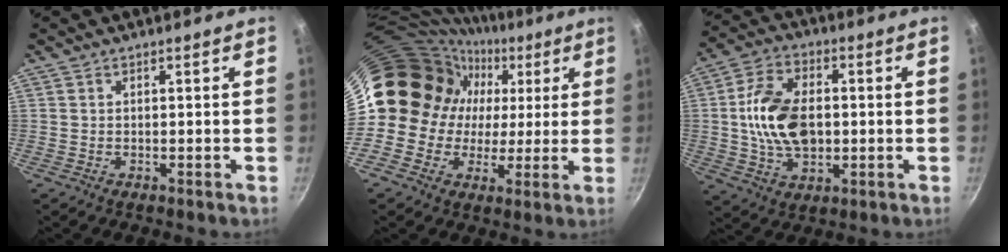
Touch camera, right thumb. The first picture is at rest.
{"total": 17.8, "force": [3.9, 16.2, 6.3], "torque": [-0.054, 0.025, 0.057]}
{"total": 14.2, "force": [0.3, 9.2, 10.9], "torque": [-0.181, 0.013, 0.001]}